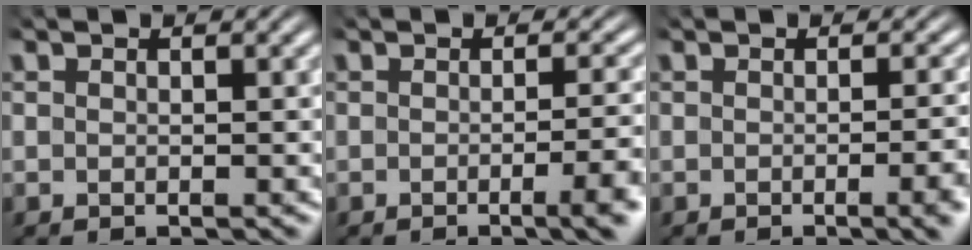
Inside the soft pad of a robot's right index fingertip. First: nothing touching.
{"total": 3.5, "force": [-1.7, 0.0, 3.0], "torque": [-0.033, 0.006, -0.031]}
{"total": 2.5, "force": [-1.4, -0.2, 2.1], "torque": [-0.025, 0.006, -0.024]}